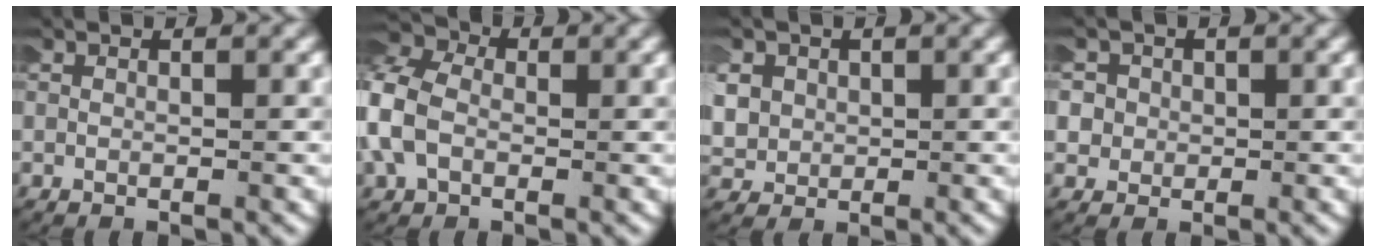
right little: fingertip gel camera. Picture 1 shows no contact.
{"total": 8.3, "force": [1.4, 7.0, 4.3], "torque": [-0.109, 0.016, 0.002]}
{"total": 3.9, "force": [0.5, 3.5, 1.7], "torque": [-0.056, -0.005, 0.010]}
{"total": 4.9, "force": [0.0, 4.7, 1.4], "torque": [-0.054, -0.004, -0.010]}